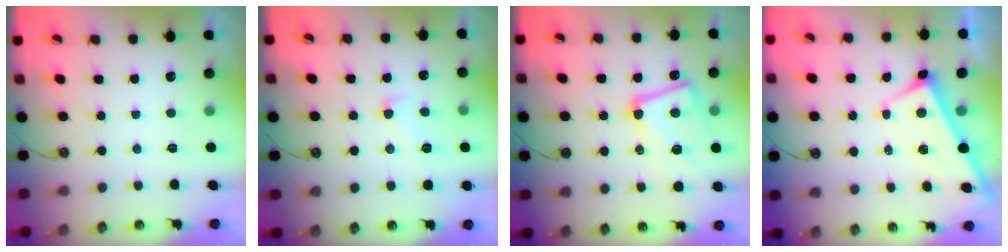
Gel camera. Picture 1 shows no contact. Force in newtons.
{"total": 1.0, "press": 0.7, "slide": 0.7}
{"total": 12.1, "press": 11.9, "slide": 2.2}
{"total": 3.0, "press": 3.0, "slide": 0.1}